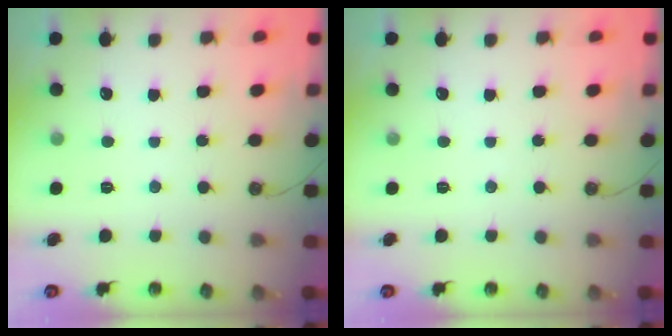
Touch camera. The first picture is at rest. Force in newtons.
{"total": 0.0}